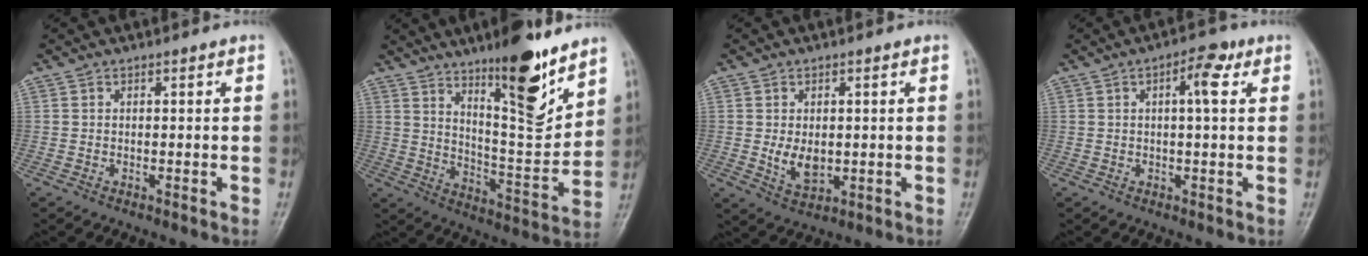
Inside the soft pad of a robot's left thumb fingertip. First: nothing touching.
{"total": 16.5, "force": [10.9, 4.0, 11.7], "torque": [-0.147, -0.084, 0.181]}
{"total": 5.3, "force": [0.0, 3.4, 4.0], "torque": [-0.058, -0.011, 0.011]}
{"total": 5.0, "force": [1.6, 1.7, 4.4], "torque": [-0.062, 0.008, 0.019]}